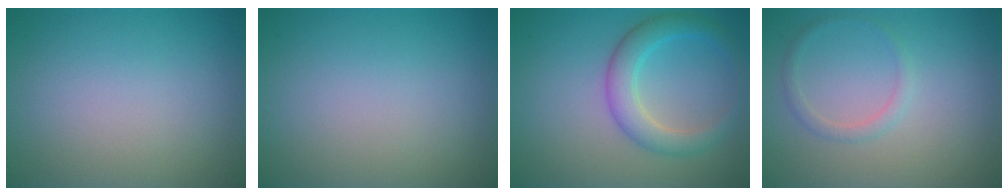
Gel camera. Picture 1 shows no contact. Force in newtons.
{"total": 0.0}
{"total": 3.8, "press": 3.8, "slide": 0.0}
{"total": 1.1, "press": 1.1, "slide": 0.1}